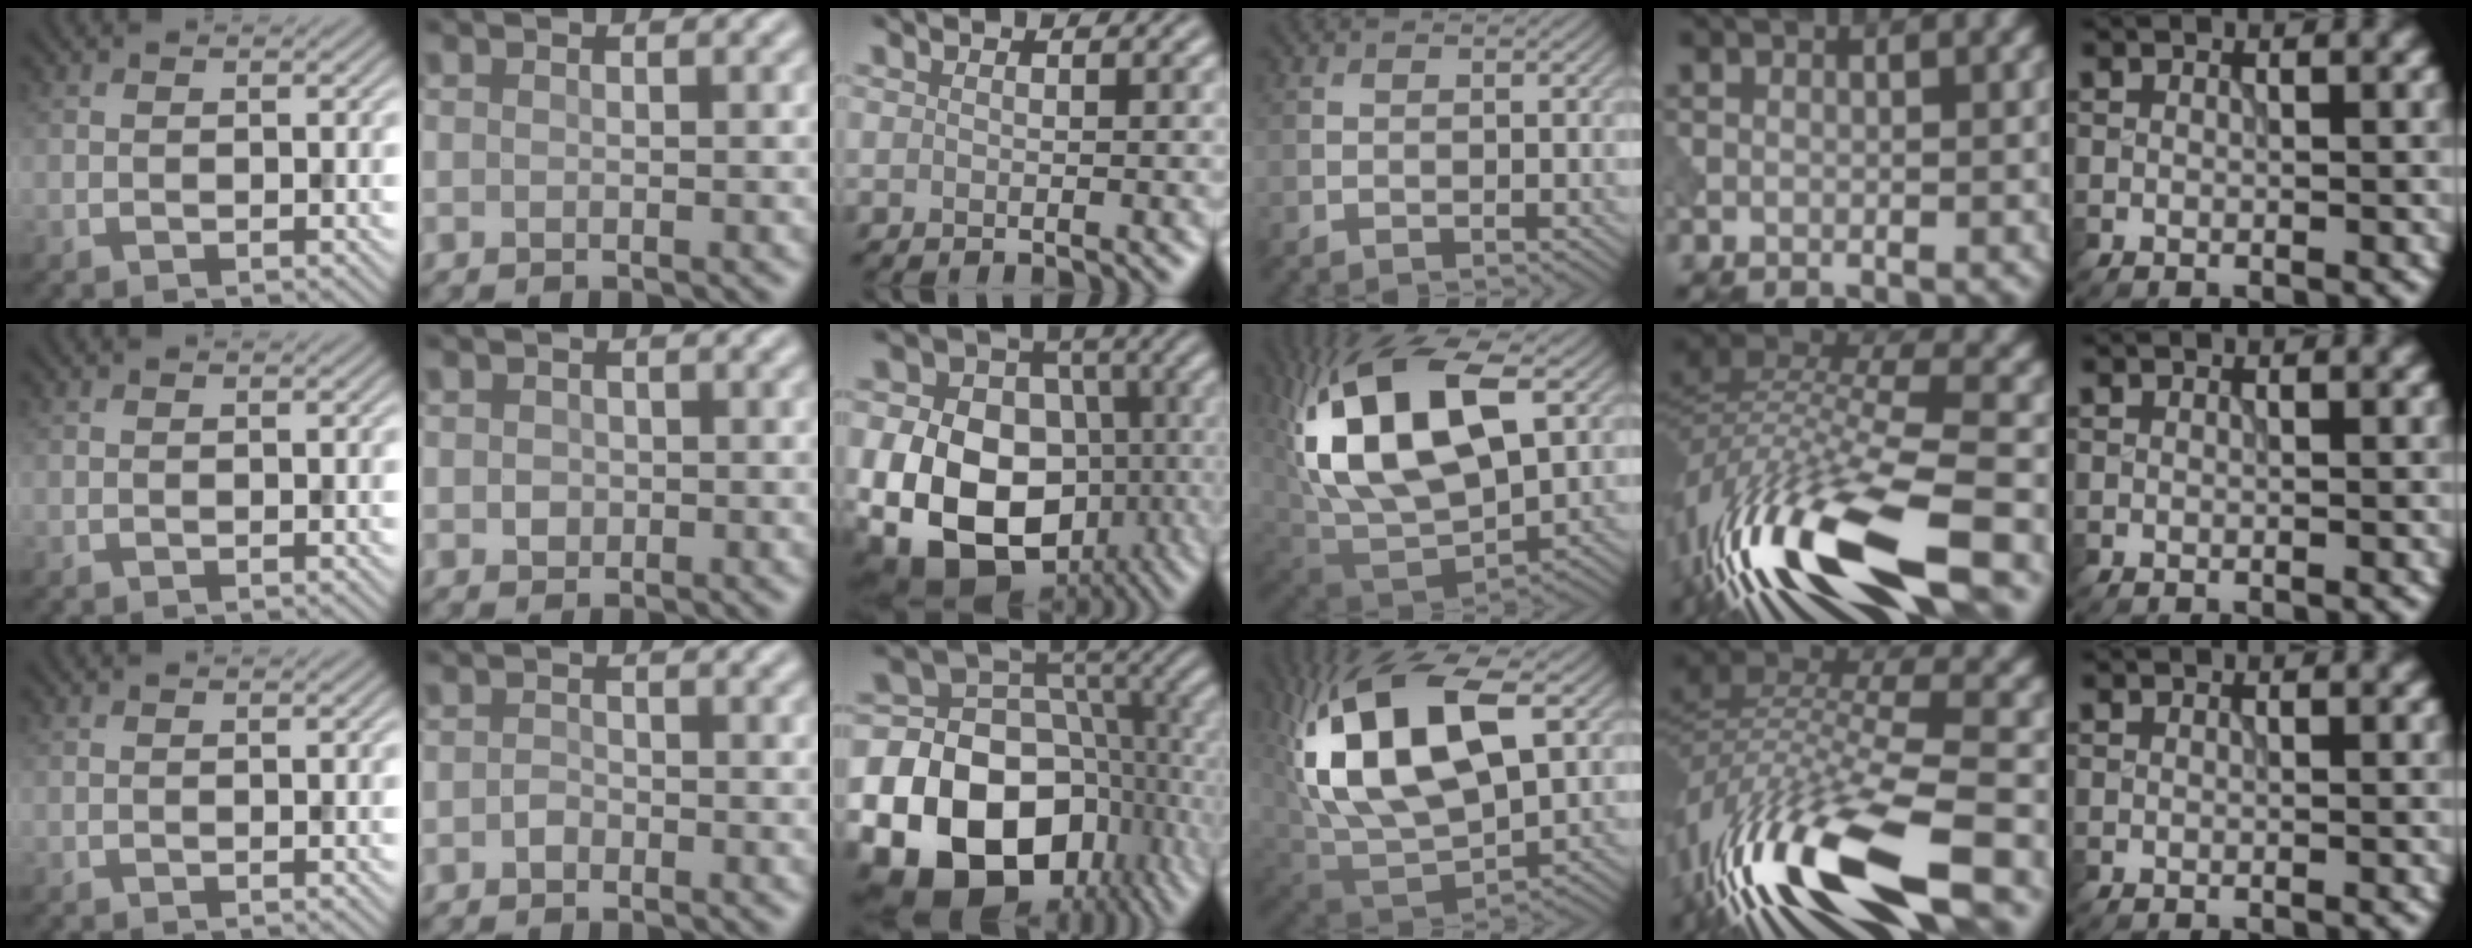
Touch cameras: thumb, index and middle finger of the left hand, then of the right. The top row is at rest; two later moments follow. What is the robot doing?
{"motion": "extract", "object": "peg toy"}